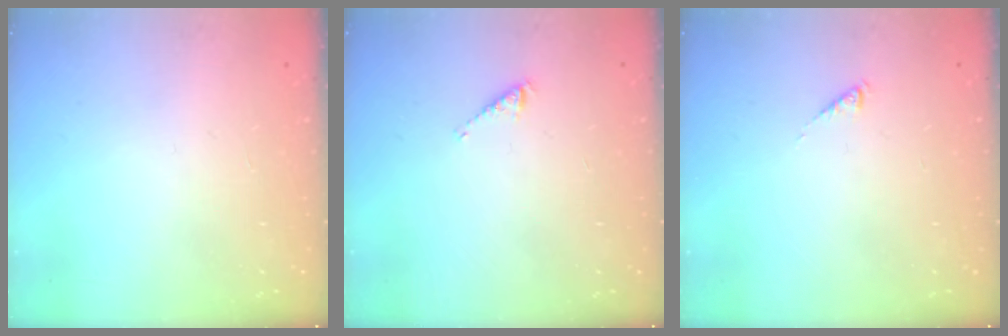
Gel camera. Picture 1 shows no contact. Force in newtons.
{"total": 2.8, "press": 2.8, "slide": 0.4}
{"total": 0.0}